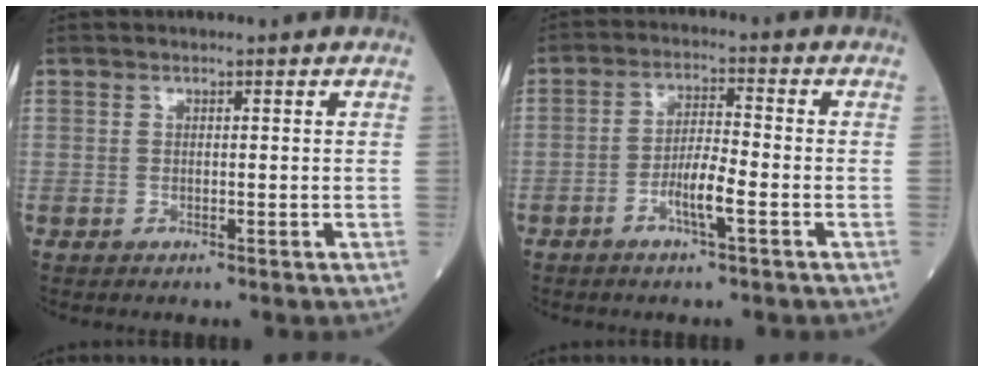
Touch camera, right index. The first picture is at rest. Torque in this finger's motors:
{"motor_torque": [0.04, -0.06, 0.07, 0.02]}